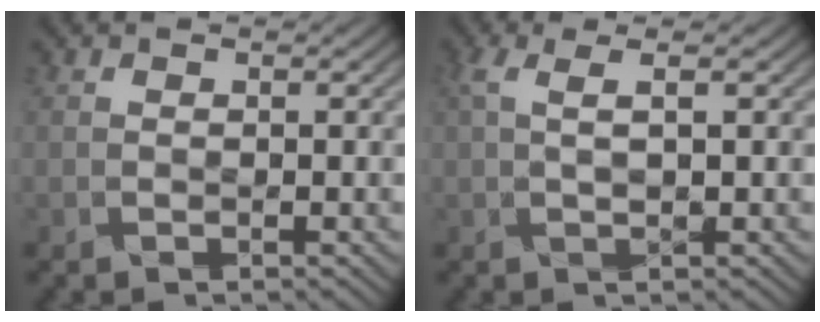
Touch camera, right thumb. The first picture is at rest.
{"total": 2.4, "force": [0.7, -0.1, 2.3], "torque": [-0.074, 0.004, 0.029]}